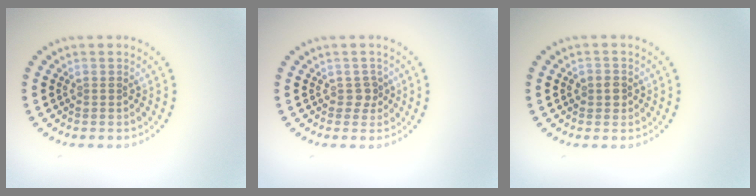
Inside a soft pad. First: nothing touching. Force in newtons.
{"total": 1.3, "press": 1.0, "slide": 0.8}
{"total": 1.5, "press": 1.3, "slide": 0.6}